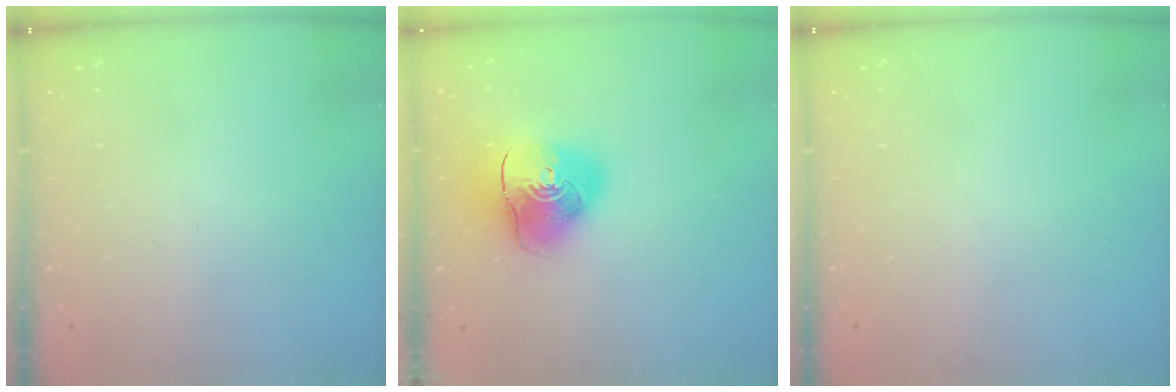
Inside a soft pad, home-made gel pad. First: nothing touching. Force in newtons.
{"total": 12.7, "press": 12.6, "slide": 2.0}
{"total": 0.0}